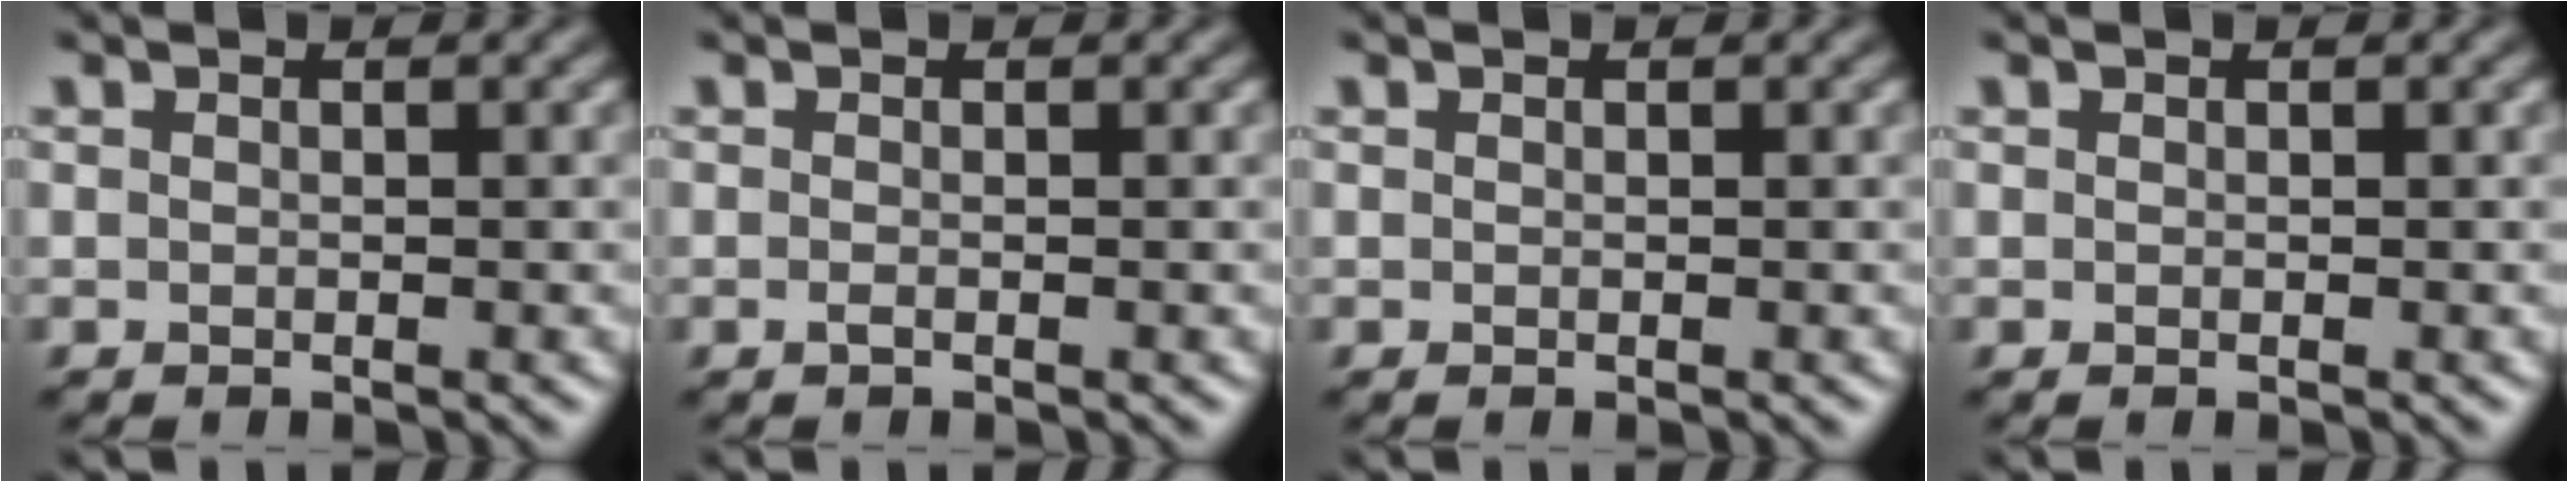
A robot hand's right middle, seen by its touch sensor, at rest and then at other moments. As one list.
[{"total": 0.6, "force": [-0.3, 0.1, 0.5], "torque": [-0.012, -0.003, -0.006]}, {"total": 0.0}, {"total": 0.0}]